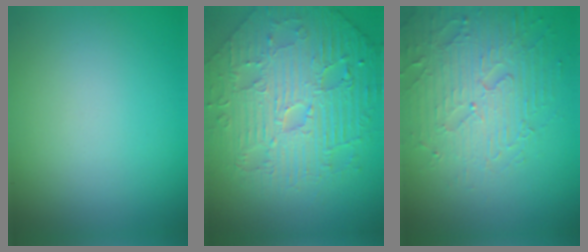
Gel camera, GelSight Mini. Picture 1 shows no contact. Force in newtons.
{"total": 6.9, "press": 5.9, "slide": 3.5}
{"total": 5.2, "press": 4.7, "slide": 2.1}